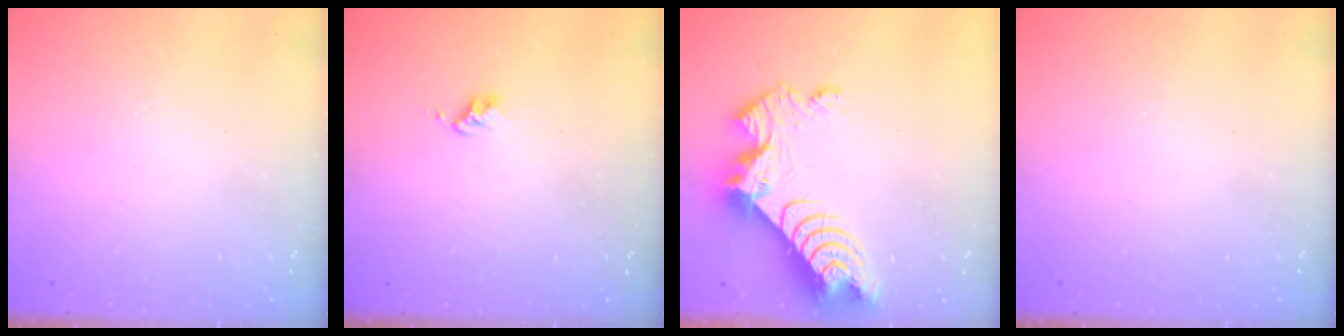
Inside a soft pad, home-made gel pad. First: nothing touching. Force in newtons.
{"total": 2.7, "press": 2.7, "slide": 0.4}
{"total": 12.1, "press": 12.0, "slide": 1.1}
{"total": 0.0}